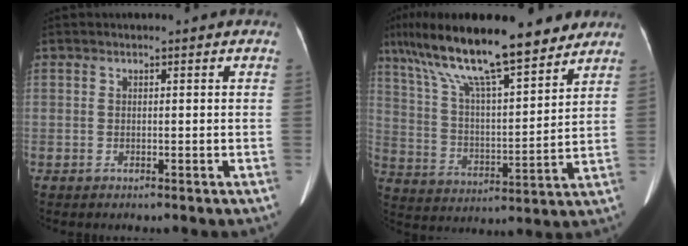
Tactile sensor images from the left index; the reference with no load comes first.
{"total": 22.1, "force": [16.9, 4.5, 13.6], "torque": [-0.239, 0.032, 0.277]}